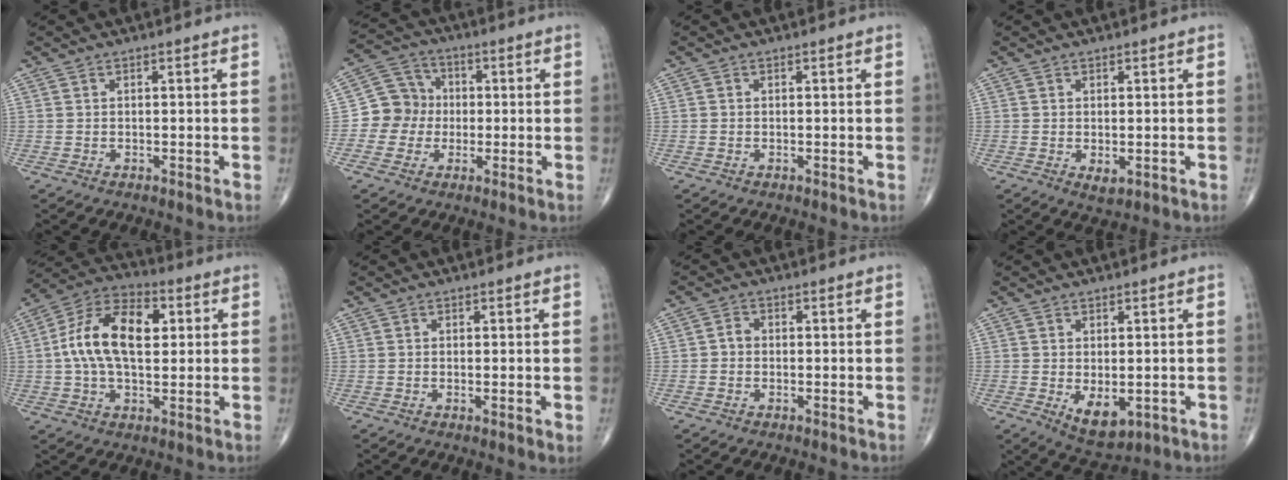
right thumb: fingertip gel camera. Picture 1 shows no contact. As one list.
[{"total": 8.3, "force": [-0.8, 7.8, 2.6], "torque": [-0.011, 0.023, -0.026]}, {"total": 0.0}, {"total": 2.2, "force": [-0.4, 1.1, 1.8], "torque": [-0.027, -0.006, -0.001]}, {"total": 15.7, "force": [2.2, 8.9, 12.8], "torque": [-0.223, 0.023, 0.032]}, {"total": 1.8, "force": [-0.1, 0.3, 1.8], "torque": [-0.034, -0.007, -0.003]}, {"total": 1.9, "force": [-0.3, 1.6, 0.9], "torque": [-0.006, 0.007, -0.010]}, {"total": 6.5, "force": [-1.5, 3.6, 5.2], "torque": [-0.069, -0.010, -0.007]}]